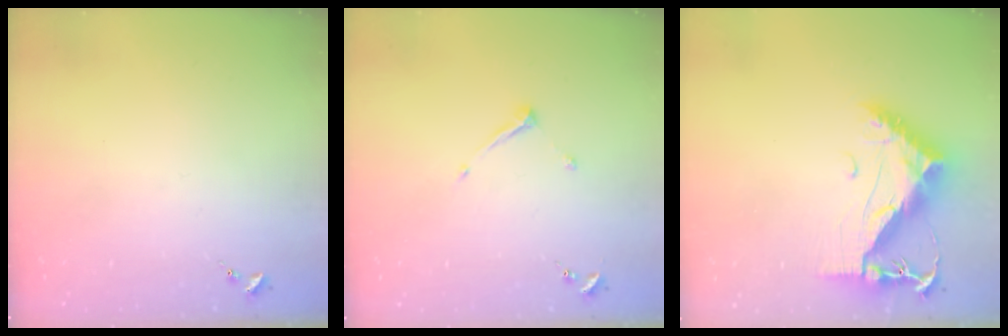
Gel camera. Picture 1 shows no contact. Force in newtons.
{"total": 6.7, "press": 6.7, "slide": 0.3}
{"total": 13.2, "press": 13.2, "slide": 1.2}